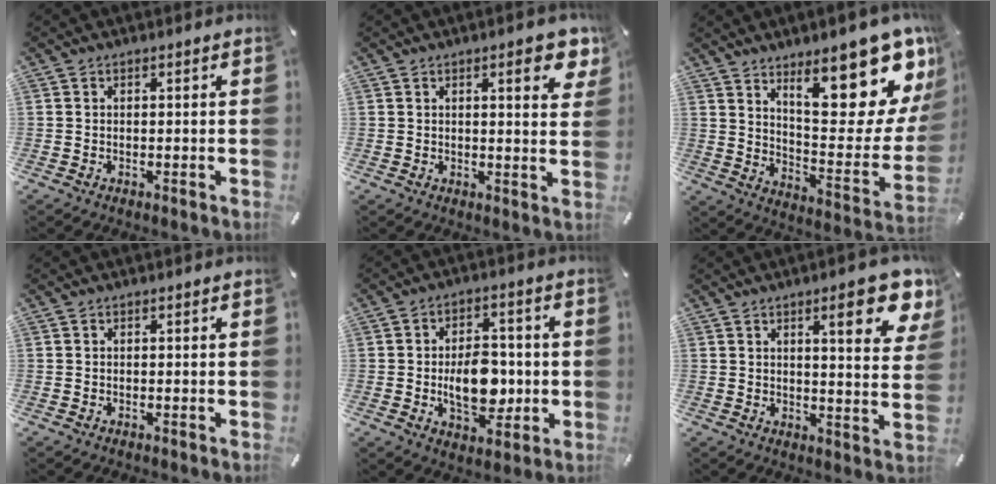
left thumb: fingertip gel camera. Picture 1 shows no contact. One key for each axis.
{"total": 7.4, "fx": 3.7, "fy": 2.1, "fz": 6.0, "tx": -0.074, "ty": -0.018, "tz": 0.055}
{"total": 23.6, "fx": 14.9, "fy": 8.5, "fz": 16.1, "tx": -0.196, "ty": -0.120, "tz": 0.245}
{"total": 0.0}
{"total": 11.2, "fx": -1.2, "fy": 7.3, "fz": 8.4, "tx": -0.129, "ty": 0.003, "tz": -0.020}
{"total": 12.4, "fx": 6.7, "fy": 3.1, "fz": 10.0, "tx": -0.135, "ty": -0.033, "tz": 0.103}